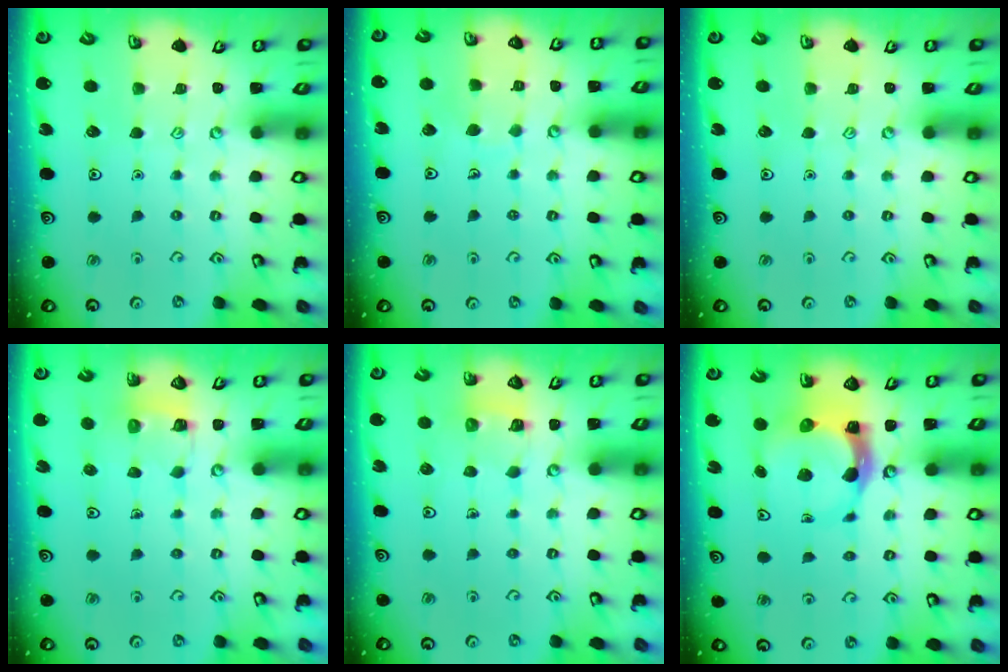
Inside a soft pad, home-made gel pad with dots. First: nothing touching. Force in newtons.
{"total": 4.1, "press": 4.1, "slide": 0.3}
{"total": 0.0}
{"total": 2.8, "press": 2.8, "slide": 0.2}
{"total": 4.6, "press": 4.6, "slide": 0.3}
{"total": 5.5, "press": 5.5, "slide": 0.9}